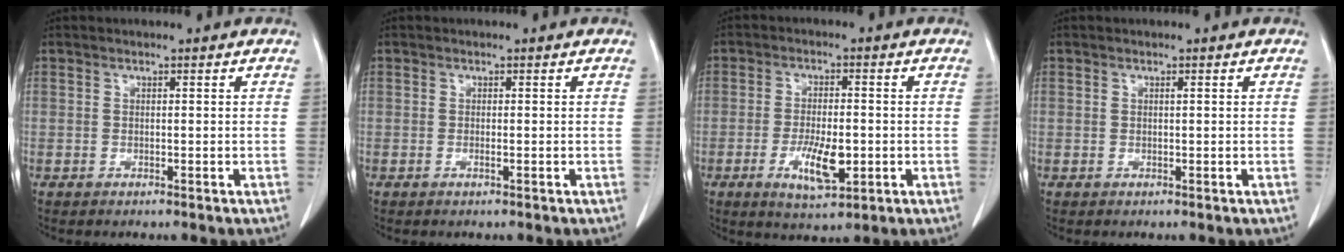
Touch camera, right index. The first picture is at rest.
{"total": 1.0, "force": [-0.3, 0.3, 0.9], "torque": [-0.021, -0.001, -0.004]}
{"total": 8.1, "force": [-2.3, 2.8, 7.2], "torque": [-0.136, -0.006, -0.031]}
{"total": 0.8, "force": [0.2, 0.4, 0.7], "torque": [-0.018, 0.006, 0.004]}